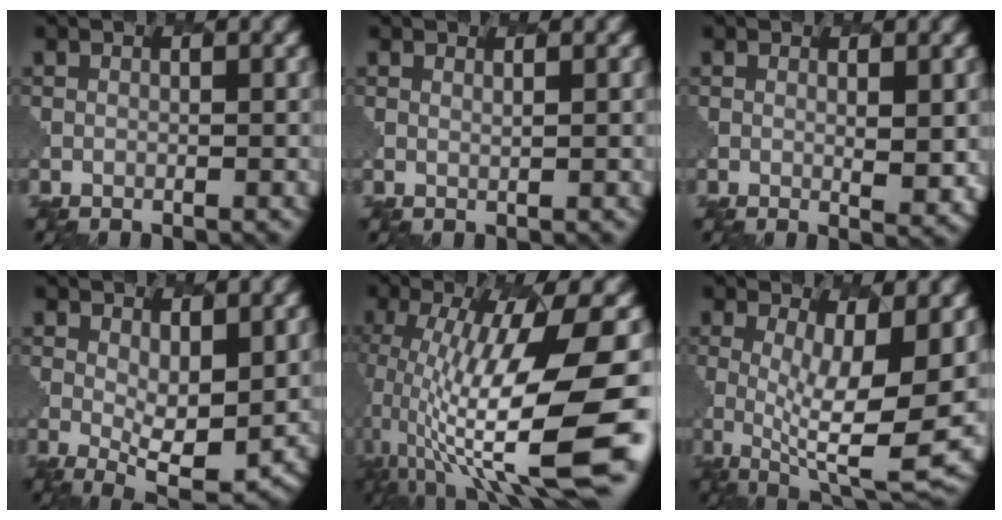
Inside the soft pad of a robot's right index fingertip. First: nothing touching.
{"total": 0.9, "force": [0.9, 0.2, 0.2], "torque": [-0.002, -0.004, 0.010]}
{"total": 2.3, "force": [0.8, 0.5, 2.1], "torque": [-0.032, -0.009, 0.018]}
{"total": 5.0, "force": [0.6, 2.1, 4.4], "torque": [-0.076, -0.010, 0.016]}
{"total": 15.1, "force": [-1.5, 3.9, 14.5], "torque": [-0.241, -0.010, -0.012]}
{"total": 9.0, "force": [0.1, 2.6, 8.6], "torque": [-0.141, -0.017, 0.006]}